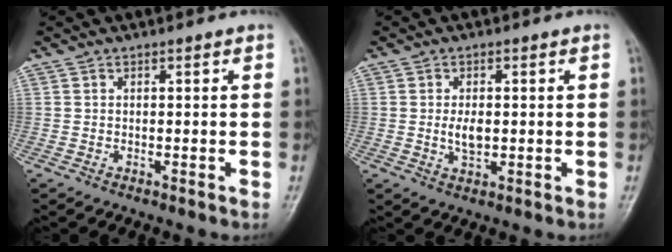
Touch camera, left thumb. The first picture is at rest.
{"total": 3.7, "force": [0.0, 2.0, 3.1], "torque": [-0.055, -0.005, 0.001]}